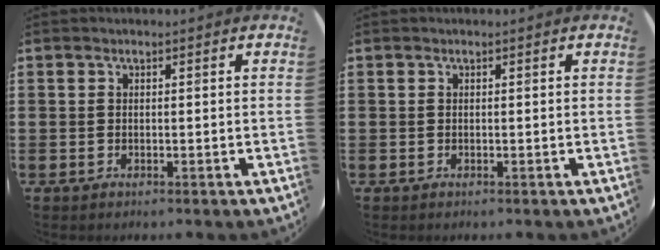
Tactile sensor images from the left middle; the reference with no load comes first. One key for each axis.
{"total": 0.0}